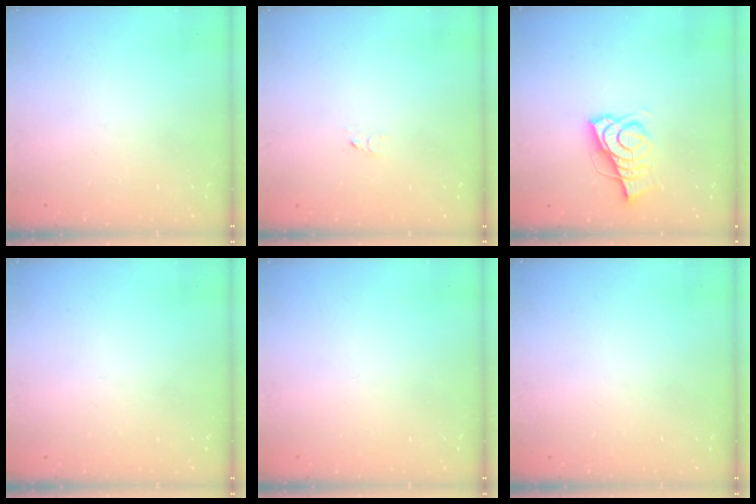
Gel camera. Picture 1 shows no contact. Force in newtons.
{"total": 2.7, "press": 2.7, "slide": 0.2}
{"total": 9.7, "press": 9.3, "slide": 2.5}
{"total": 0.0}
{"total": 0.0}
{"total": 0.0}